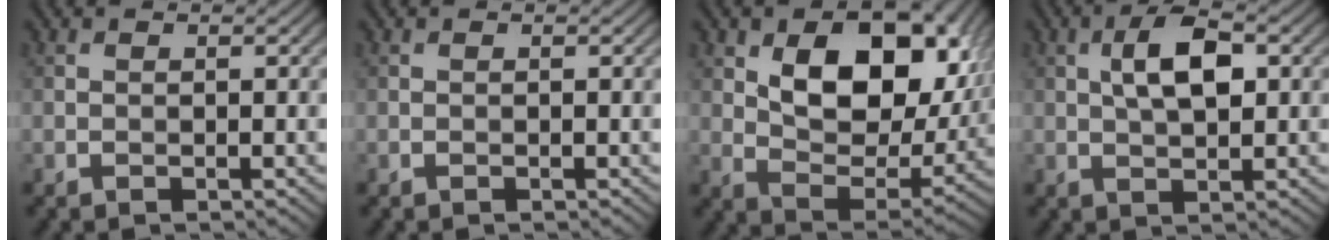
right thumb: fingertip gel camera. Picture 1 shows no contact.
{"total": 0.0}
{"total": 14.1, "force": [4.2, 8.7, 10.3], "torque": [-0.167, -0.014, 0.078]}
{"total": 5.8, "force": [1.2, 2.5, 5.1], "torque": [-0.098, 0.007, 0.021]}